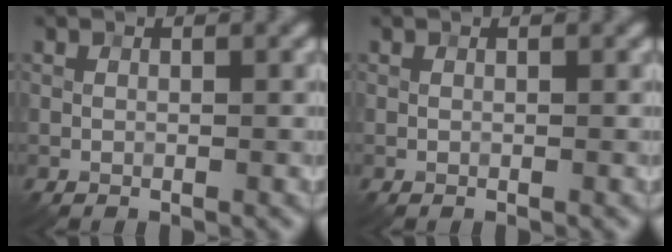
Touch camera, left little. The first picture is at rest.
{"total": 0.0}